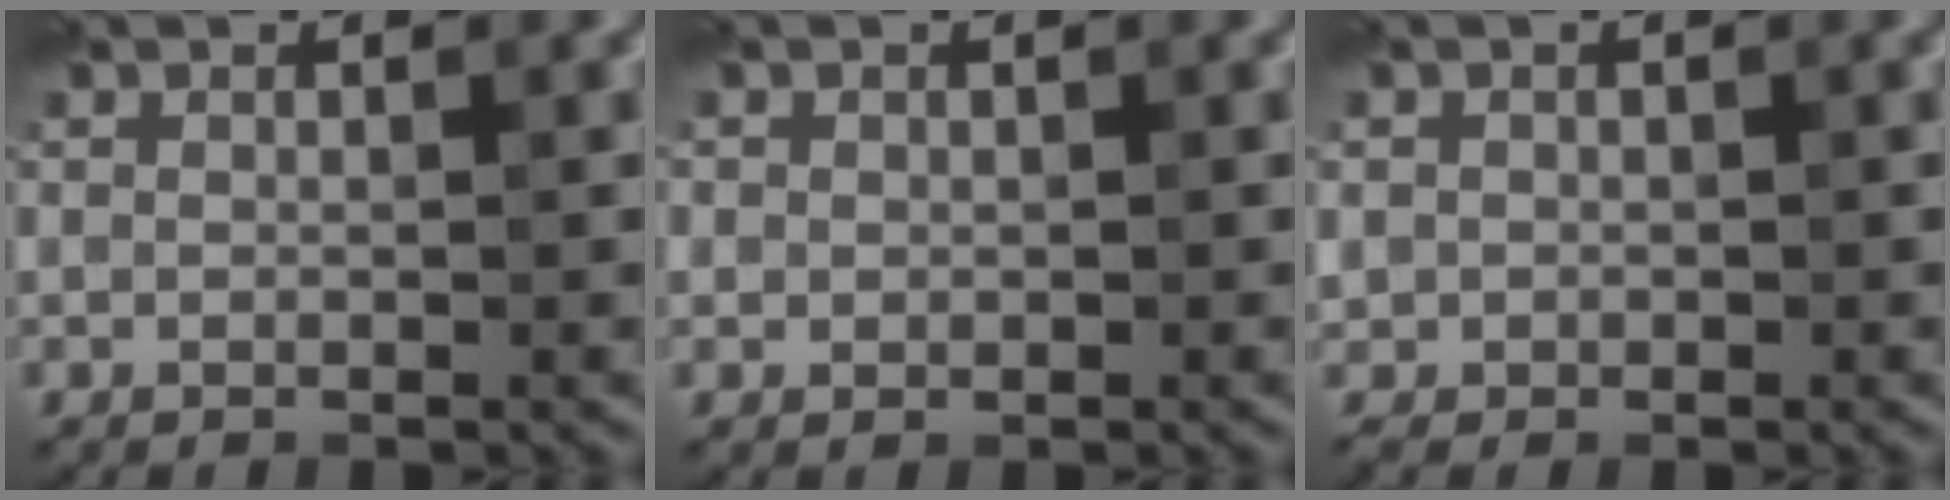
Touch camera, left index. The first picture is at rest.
{"total": 1.7, "force": [0.8, 1.3, 0.7], "torque": [-0.009, 0.010, 0.011]}
{"total": 1.4, "force": [-0.4, 1.3, 0.2], "torque": [0.001, 0.004, -0.001]}